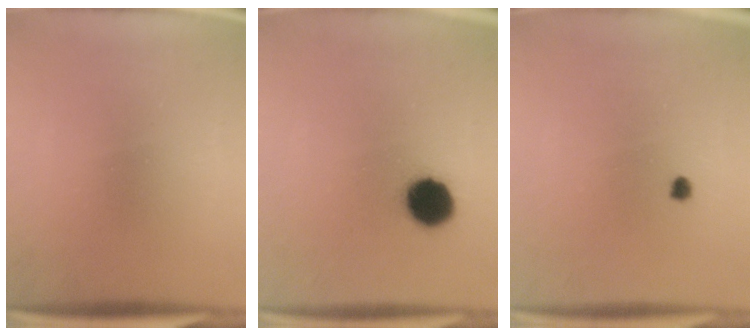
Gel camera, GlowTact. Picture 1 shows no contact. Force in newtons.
{"total": 8.9}
{"total": 0.9}